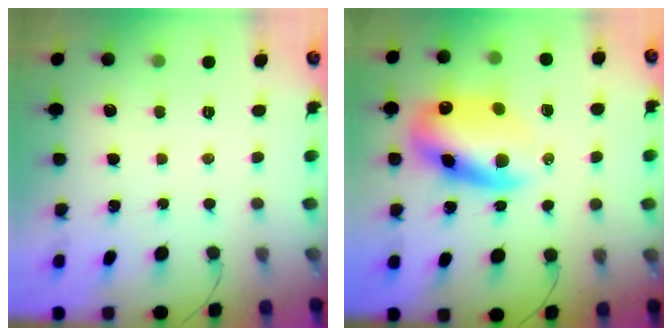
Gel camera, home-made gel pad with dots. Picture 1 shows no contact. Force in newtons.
{"total": 14.0, "press": 13.4, "slide": 3.9}